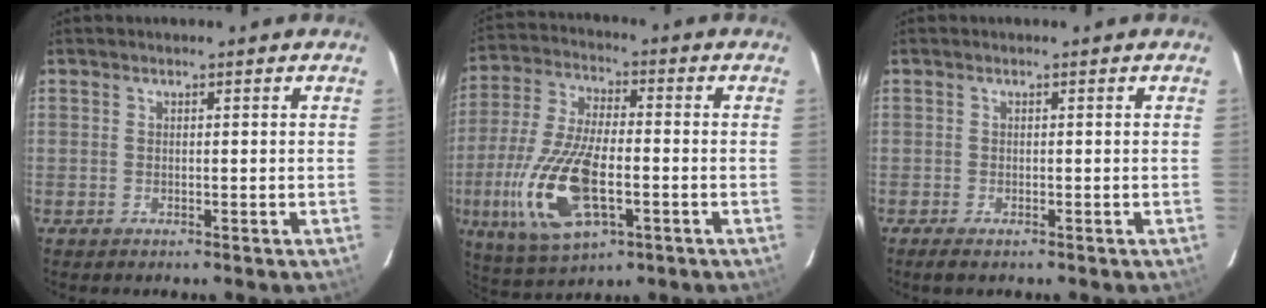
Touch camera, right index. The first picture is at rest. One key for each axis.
{"total": 18.1, "fx": -5.0, "fy": 7.8, "fz": 15.5, "tx": -0.339, "ty": -0.018, "tz": -0.090}
{"total": 1.8, "fx": -1.3, "fy": 0.5, "fz": 1.1, "tx": -0.023, "ty": -0.007, "tz": -0.023}